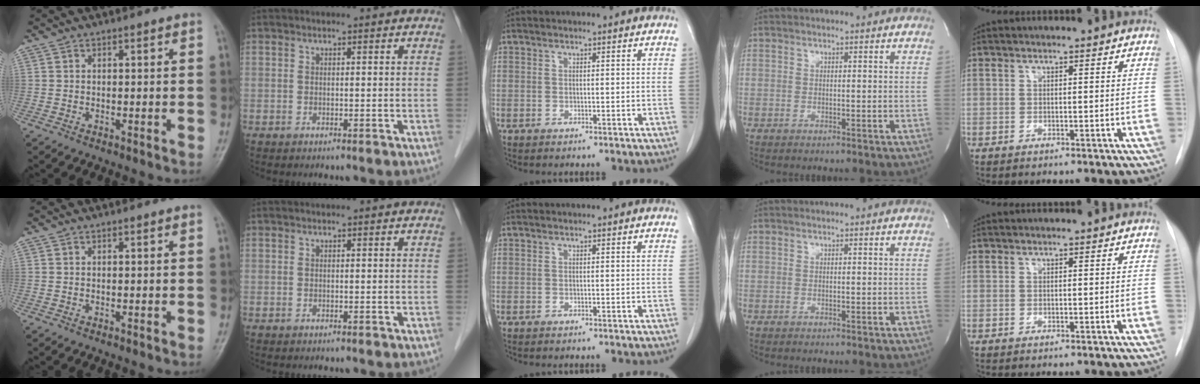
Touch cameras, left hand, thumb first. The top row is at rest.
{}